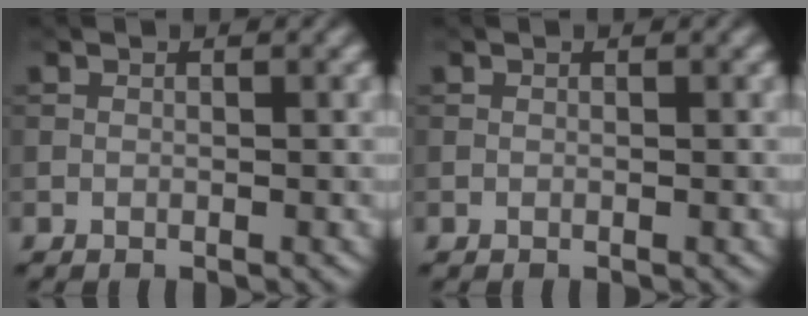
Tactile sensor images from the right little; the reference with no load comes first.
{"total": 0.0}